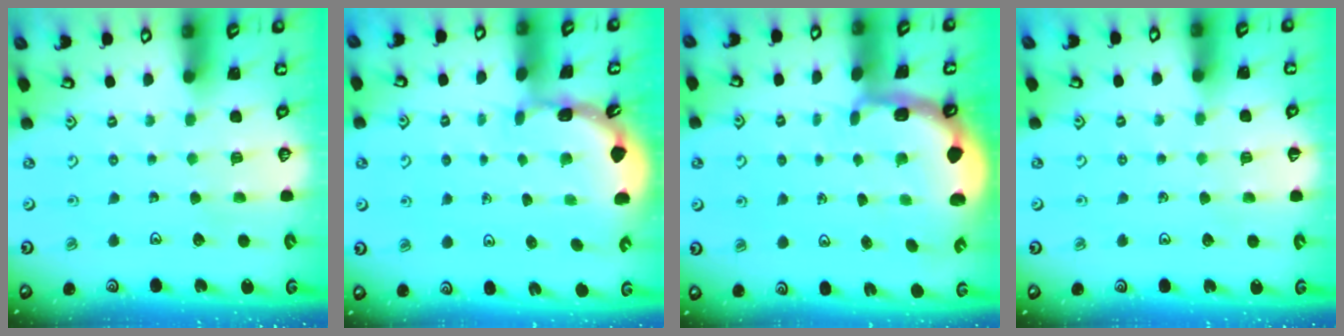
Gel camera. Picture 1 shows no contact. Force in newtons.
{"total": 1.7, "press": 1.7, "slide": 0.1}
{"total": 2.3, "press": 2.2, "slide": 0.7}
{"total": 2.5, "press": 2.5, "slide": 0.5}